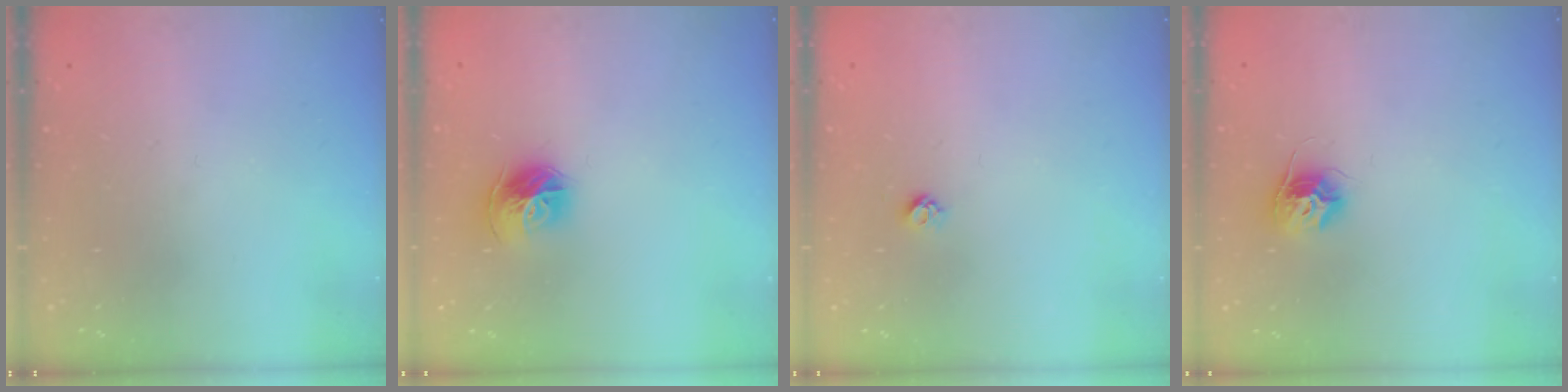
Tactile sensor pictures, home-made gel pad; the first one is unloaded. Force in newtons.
{"total": 10.6, "press": 10.5, "slide": 1.2}
{"total": 3.8, "press": 3.8, "slide": 0.6}
{"total": 9.3, "press": 9.3, "slide": 0.5}